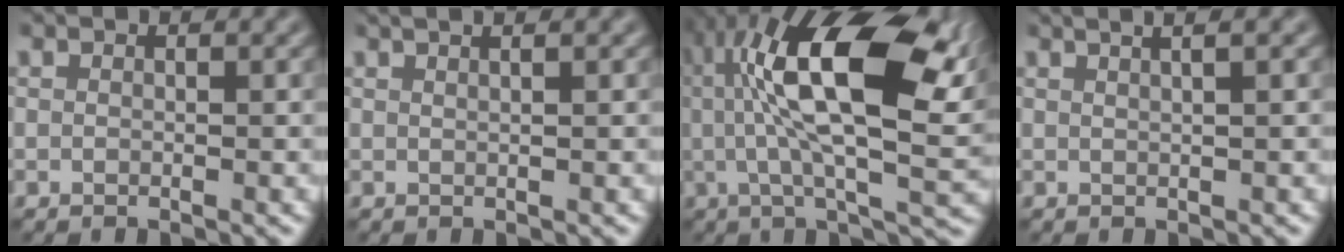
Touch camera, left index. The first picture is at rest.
{"total": 3.9, "force": [2.3, 1.8, 2.5], "torque": [-0.008, 0.027, -0.003]}
{"total": 14.4, "force": [2.4, 4.7, 13.4], "torque": [-0.232, 0.012, 0.036]}
{"total": 4.9, "force": [2.8, 2.2, 3.4], "torque": [-0.016, 0.036, 0.007]}